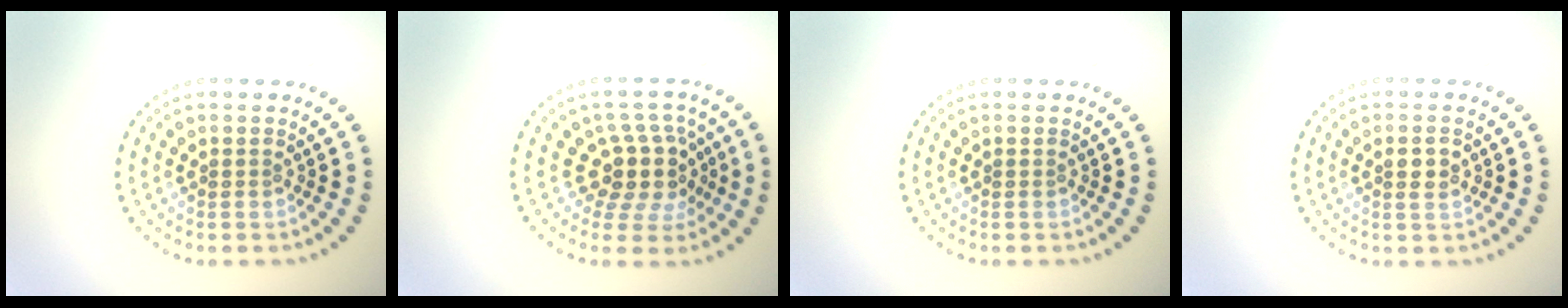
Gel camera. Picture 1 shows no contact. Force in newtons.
{"total": 4.2, "press": 3.3, "slide": 2.7}
{"total": 0.0}
{"total": 1.7, "press": 1.6, "slide": 0.2}